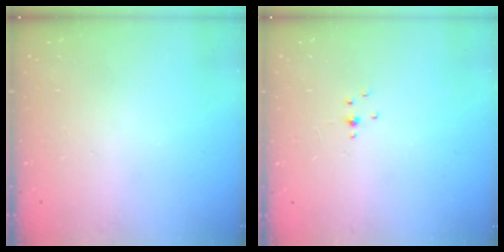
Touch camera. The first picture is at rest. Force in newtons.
{"total": 1.8, "press": 1.8, "slide": 0.2}